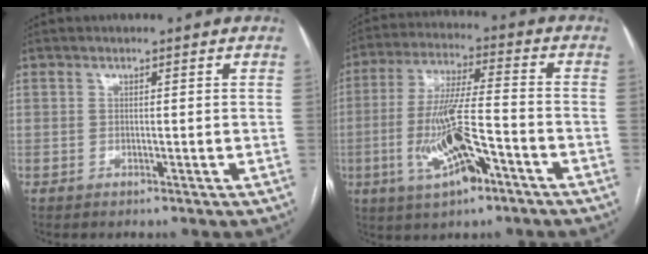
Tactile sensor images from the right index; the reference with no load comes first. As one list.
[{"total": 13.0, "force": [-4.8, 2.5, 11.8], "torque": [-0.240, -0.005, -0.082]}]